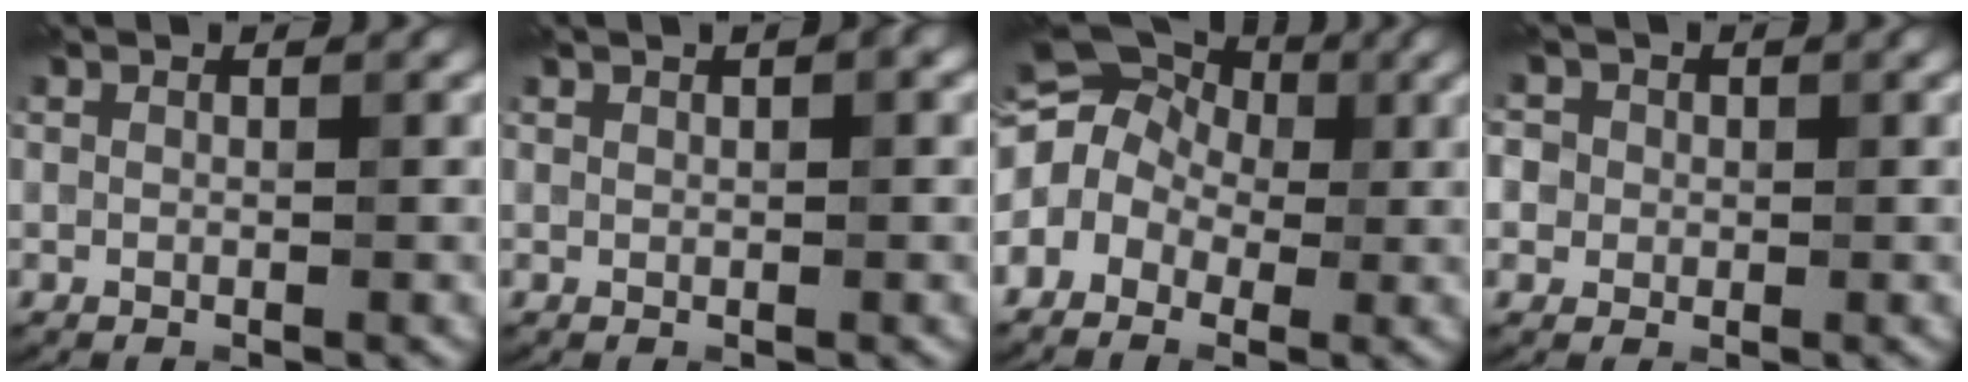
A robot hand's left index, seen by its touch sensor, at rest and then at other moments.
{"total": 1.3, "force": [0.6, 0.3, 1.1], "torque": [-0.009, 0.004, 0.009]}
{"total": 9.5, "force": [-0.3, 8.1, 4.9], "torque": [-0.101, 0.046, -0.048]}
{"total": 3.3, "force": [1.2, 3.0, 0.7], "torque": [0.008, 0.025, -0.019]}